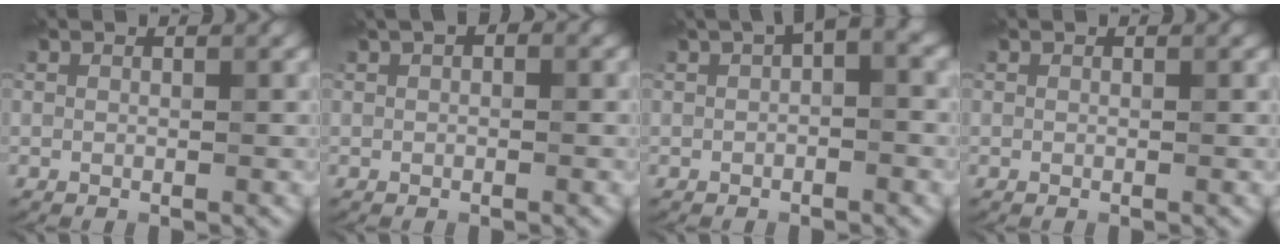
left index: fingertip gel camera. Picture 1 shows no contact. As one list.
[{"total": 1.4, "force": [0.5, 0.8, 1.1], "torque": [-0.014, 0.009, 0.003]}, {"total": 2.8, "force": [0.5, 1.1, 2.5], "torque": [-0.029, 0.016, 0.004]}, {"total": 0.0}]